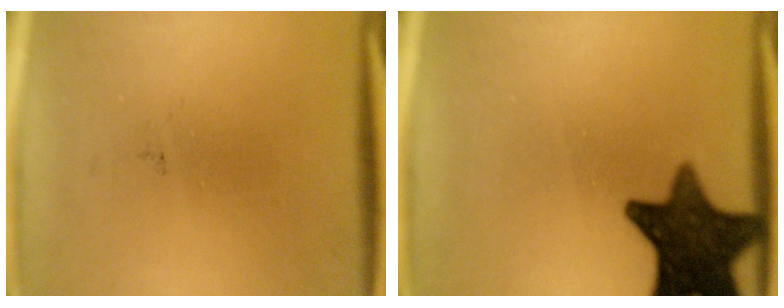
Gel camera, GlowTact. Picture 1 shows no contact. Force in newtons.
{"total": 14.1}